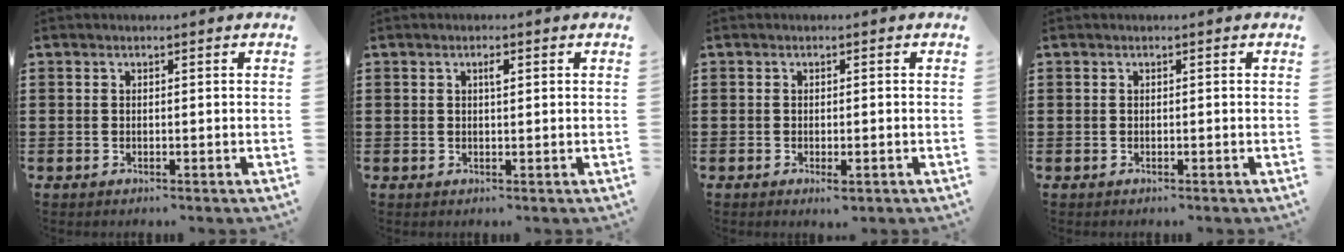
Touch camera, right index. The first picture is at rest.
{"total": 1.4, "force": [0.5, 0.5, 1.3], "torque": [-0.018, 0.002, 0.006]}
{"total": 1.2, "force": [-0.5, 0.2, 1.1], "torque": [-0.019, -0.004, -0.007]}
{"total": 0.0}